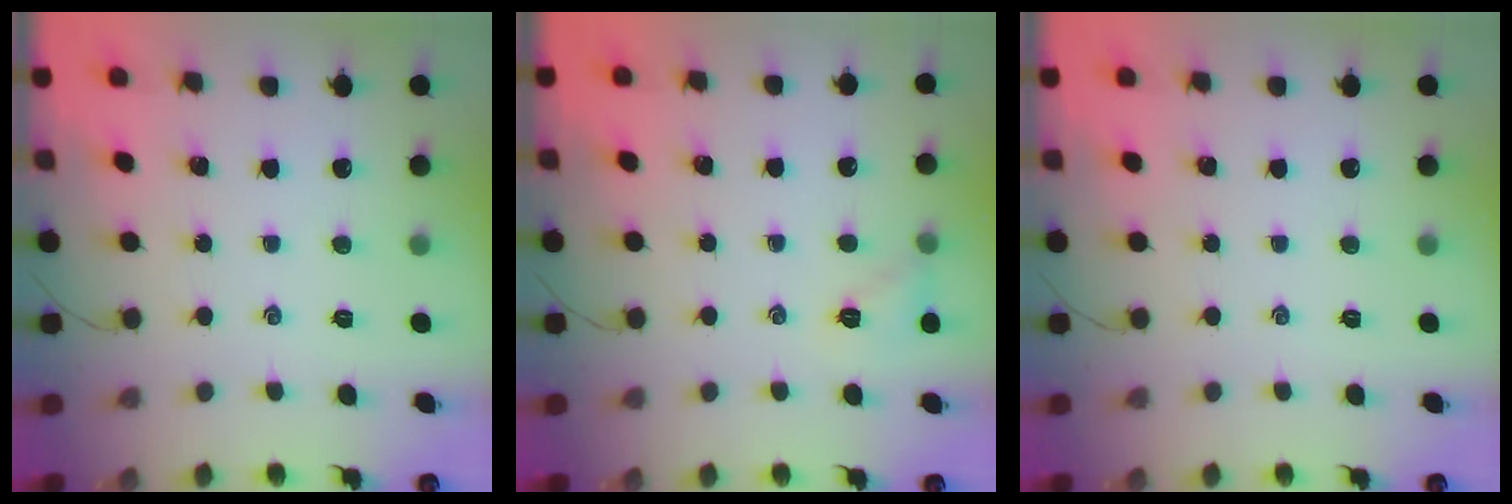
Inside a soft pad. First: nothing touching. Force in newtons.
{"total": 6.7, "press": 6.6, "slide": 1.4}
{"total": 0.0}